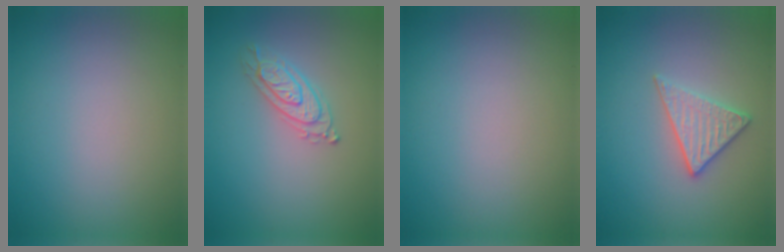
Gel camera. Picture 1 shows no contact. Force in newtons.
{"total": 2.4, "press": 2.4, "slide": 0.3}
{"total": 0.0}
{"total": 2.7, "press": 2.6, "slide": 1.0}